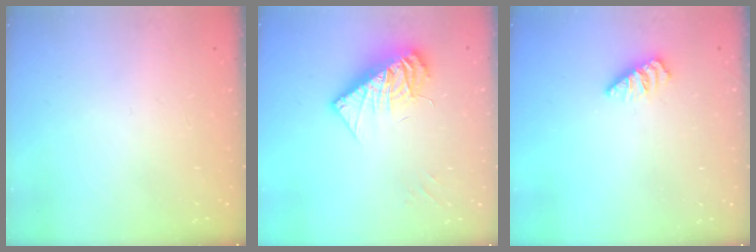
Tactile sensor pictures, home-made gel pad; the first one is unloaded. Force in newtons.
{"total": 13.2, "press": 13.1, "slide": 1.1}
{"total": 0.0}